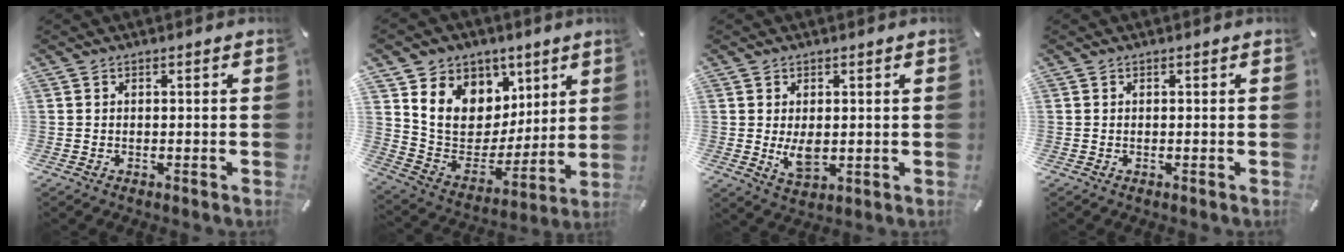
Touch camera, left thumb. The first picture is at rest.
{"total": 13.3, "force": [5.7, 11.4, 3.7], "torque": [-0.064, -0.044, 0.115]}
{"total": 5.5, "force": [0.1, 3.6, 4.3], "torque": [-0.090, -0.005, 0.001]}
{"total": 0.0}